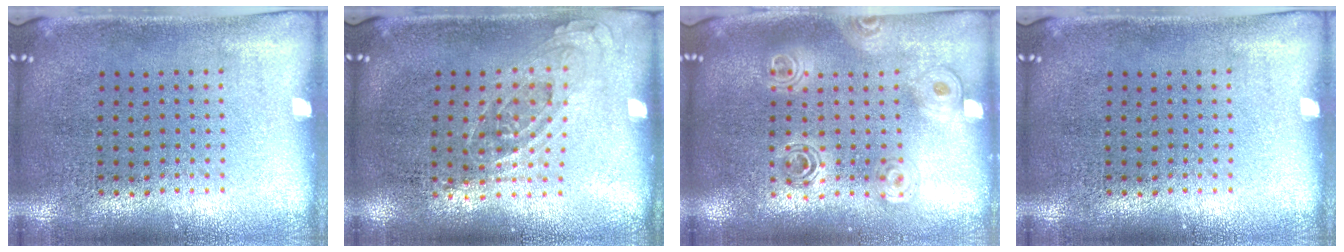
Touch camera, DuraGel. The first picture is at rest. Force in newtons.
{"total": 0.7, "press": 0.7, "slide": 0.3}
{"total": 1.6, "press": 1.4, "slide": 0.7}
{"total": 0.0}